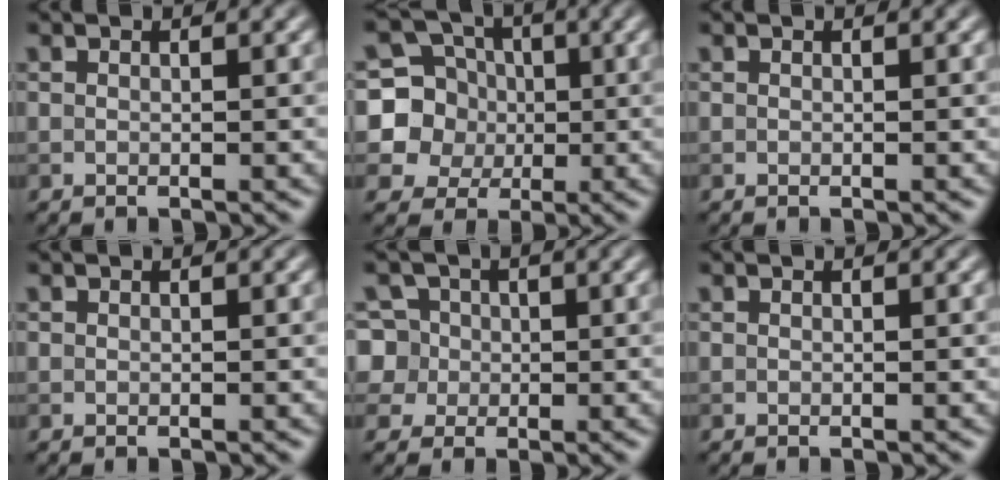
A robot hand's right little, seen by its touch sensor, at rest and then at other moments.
{"total": 6.4, "force": [0.4, 6.1, 1.8], "torque": [-0.034, 0.016, -0.017]}
{"total": 0.0}
{"total": 0.0}
{"total": 6.3, "force": [1.3, 5.8, 2.1], "torque": [-0.041, 0.038, 0.001]}
{"total": 0.0}